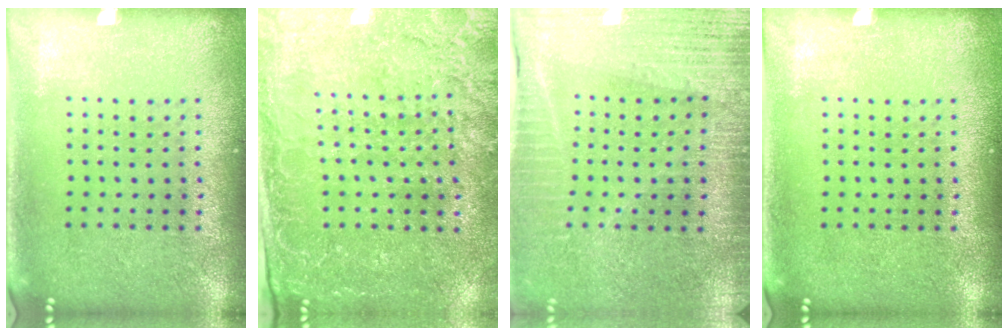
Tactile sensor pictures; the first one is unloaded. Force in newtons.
{"total": 2.9, "press": 2.8, "slide": 0.8}
{"total": 3.6, "press": 3.4, "slide": 1.1}
{"total": 0.0}